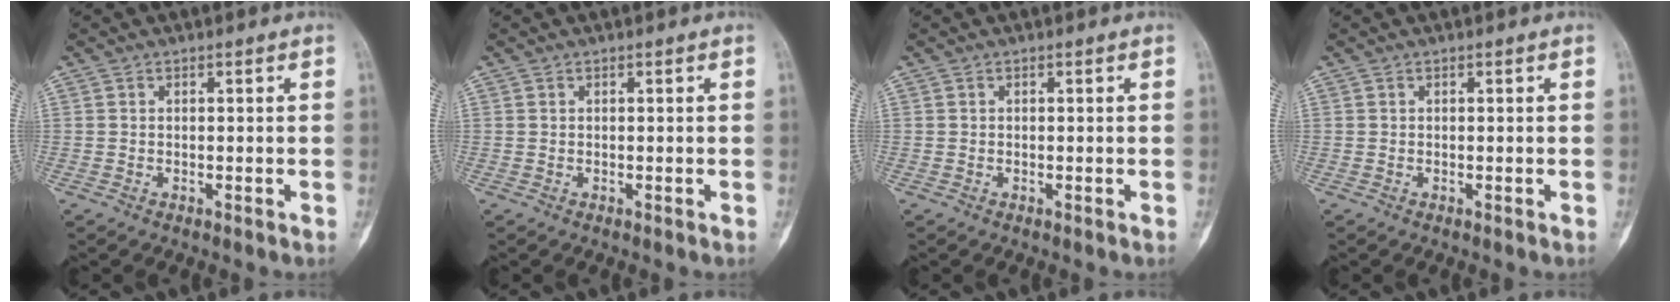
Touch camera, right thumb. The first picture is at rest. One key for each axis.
{"total": 0.0}
{"total": 0.0}
{"total": 0.0}